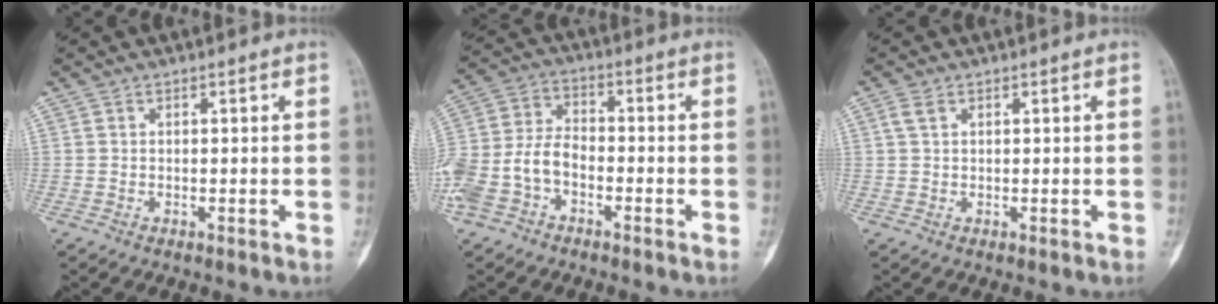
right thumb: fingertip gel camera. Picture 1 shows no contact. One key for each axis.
{"total": 11.6, "fx": -4.3, "fy": 7.7, "fz": 7.6, "tx": -0.165, "ty": 0.034, "tz": -0.089}
{"total": 1.7, "fx": 0.7, "fy": 1.1, "fz": 1.2, "tx": -0.030, "ty": 0.009, "tz": 0.019}